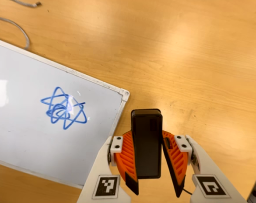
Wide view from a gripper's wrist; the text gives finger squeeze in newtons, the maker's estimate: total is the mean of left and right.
{"total": 6.7, "left": 6.5, "right": 6.9}